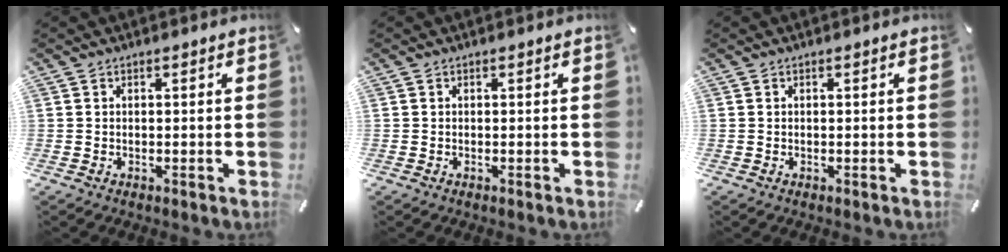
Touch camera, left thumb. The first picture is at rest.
{"total": 0.0}
{"total": 0.0}